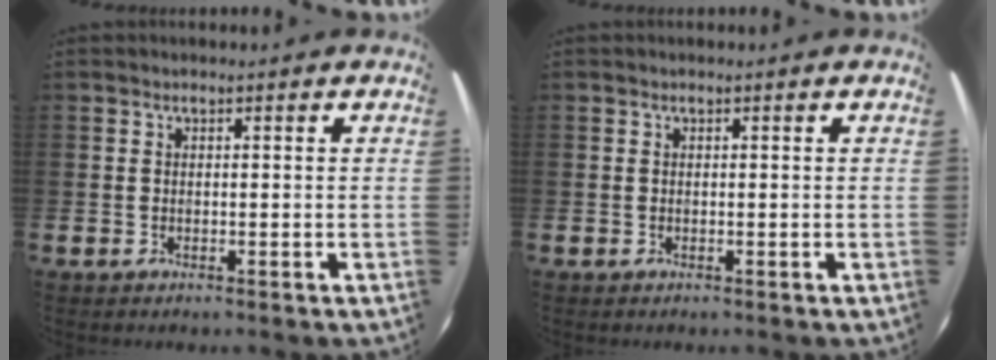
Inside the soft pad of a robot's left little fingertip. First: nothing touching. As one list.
[{"total": 0.0}]